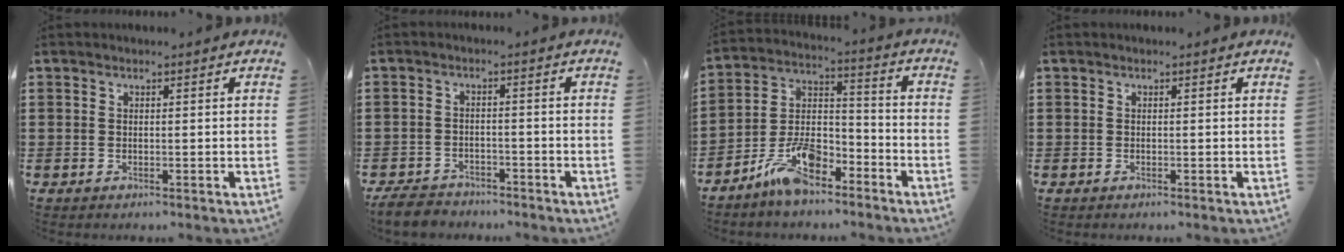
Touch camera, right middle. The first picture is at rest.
{"total": 3.4, "force": [-3.3, 0.9, 0.4], "torque": [-0.018, 0.002, -0.071]}
{"total": 10.4, "force": [-7.8, 3.8, 5.8], "torque": [-0.124, 0.016, -0.149]}
{"total": 0.0}